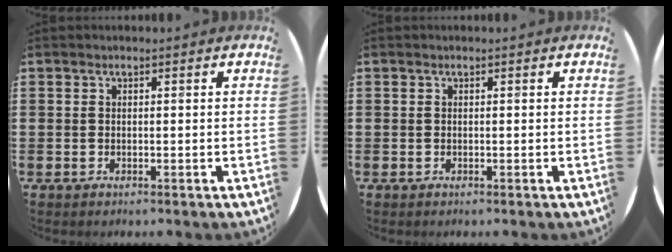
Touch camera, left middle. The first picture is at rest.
{"total": 0.0}